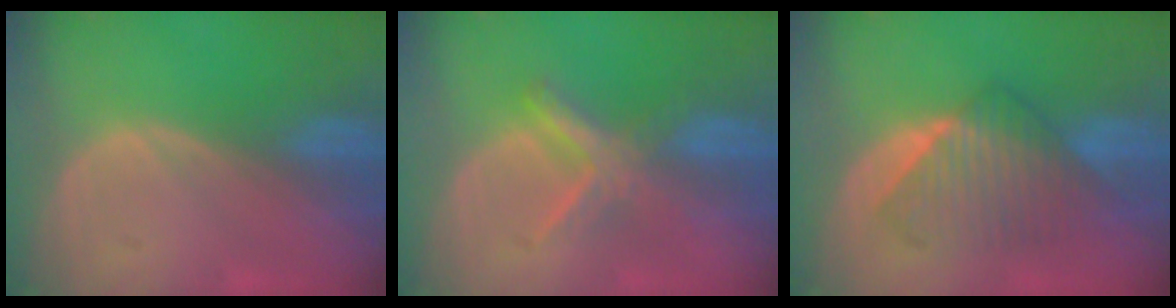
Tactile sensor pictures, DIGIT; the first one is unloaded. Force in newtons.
{"total": 5.5, "press": 5.5, "slide": 0.7}
{"total": 7.6, "press": 7.5, "slide": 0.7}